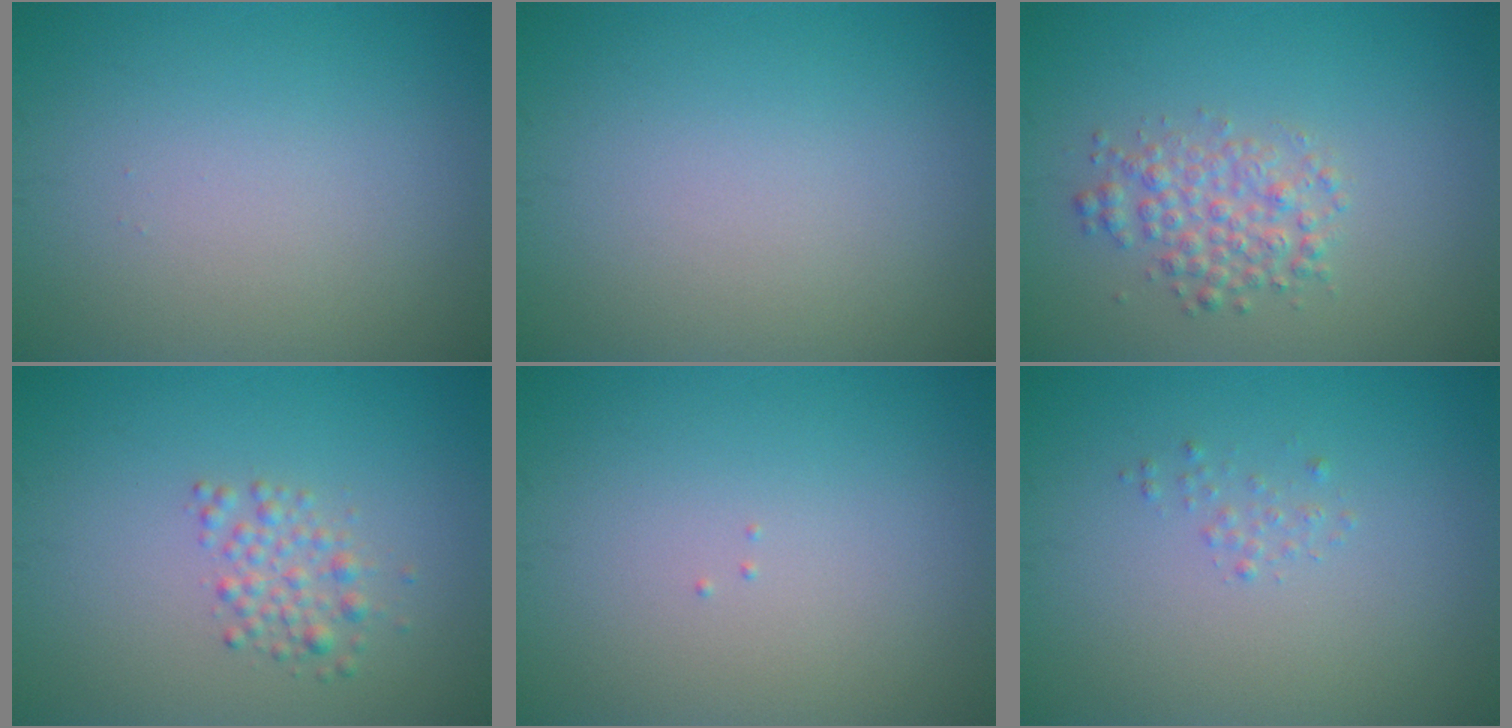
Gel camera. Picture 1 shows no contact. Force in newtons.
{"total": 0.0}
{"total": 2.8, "press": 2.8, "slide": 0.1}
{"total": 2.0, "press": 2.0, "slide": 0.1}
{"total": 0.0}
{"total": 0.7, "press": 0.7, "slide": 0.1}